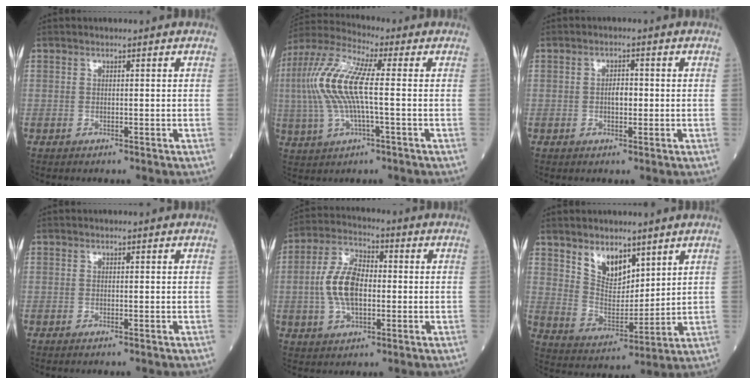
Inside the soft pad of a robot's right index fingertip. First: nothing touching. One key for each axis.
{"total": 12.2, "fx": 0.2, "fy": 2.3, "fz": 11.9, "tx": -0.271, "ty": 0.018, "tz": -0.003}
{"total": 2.2, "fx": -0.2, "fy": 1.1, "fz": 1.9, "tx": -0.031, "ty": 0.003, "tz": -0.003}
{"total": 0.0}
{"total": 9.5, "fx": -0.6, "fy": 5.0, "fz": 8.1, "tx": -0.174, "ty": 0.016, "tz": -0.012}
{"total": 7.9, "fx": 5.3, "fy": 4.1, "fz": 4.1, "tx": -0.074, "ty": -0.005, "tz": 0.108}